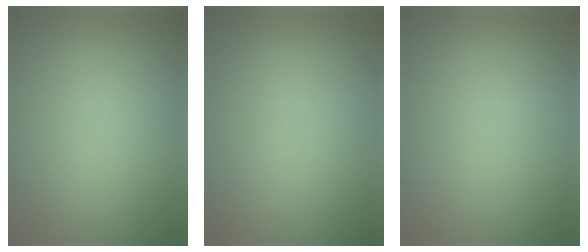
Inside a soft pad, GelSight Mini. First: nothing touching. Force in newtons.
{"total": 0.0}
{"total": 0.0}